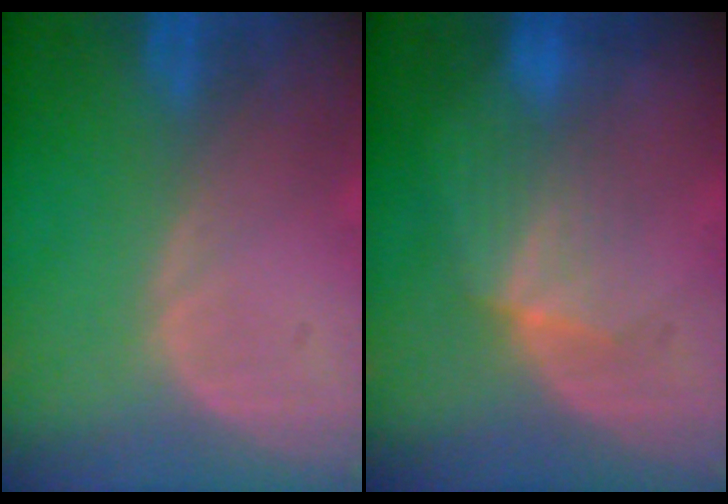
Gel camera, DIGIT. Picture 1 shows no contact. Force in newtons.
{"total": 4.6, "press": 4.4, "slide": 1.1}